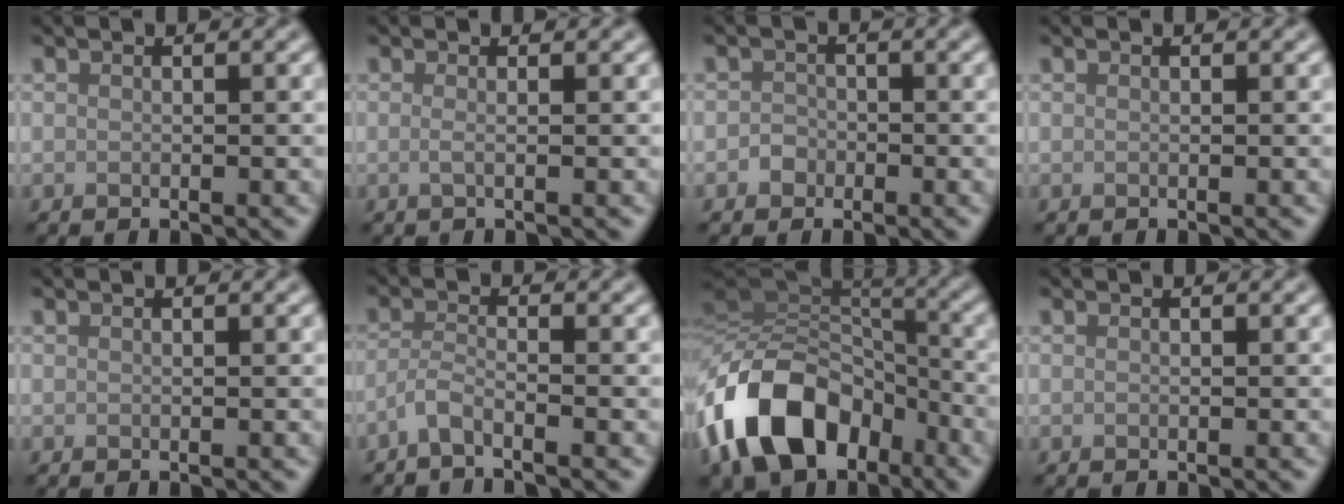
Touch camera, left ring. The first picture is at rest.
{"total": 1.1, "force": [-0.1, 0.3, 1.1], "torque": [-0.015, -0.004, -0.007]}
{"total": 1.1, "force": [-0.5, 1.0, 0.2], "torque": [0.006, 0.002, -0.011]}
{"total": 0.0}
{"total": 0.0}
{"total": 2.1, "force": [-1.6, 0.2, 1.3], "torque": [-0.027, -0.004, -0.044]}
{"total": 13.0, "force": [-6.2, 8.3, 7.9], "torque": [-0.155, 0.008, -0.125]}
{"total": 0.0}